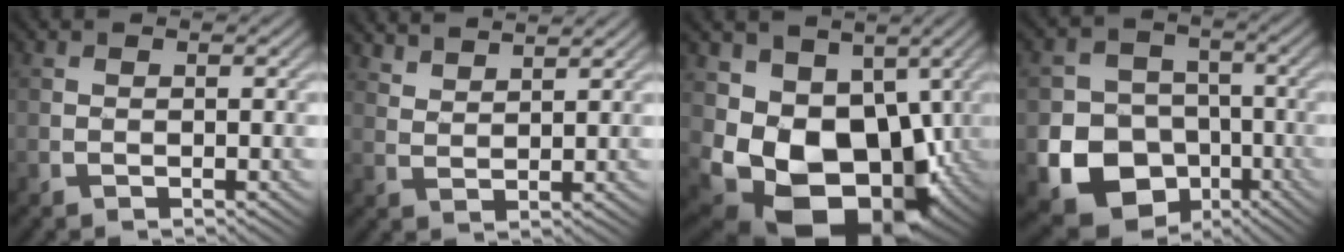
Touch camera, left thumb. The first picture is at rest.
{"total": 3.8, "force": [3.5, 0.7, 1.3], "torque": [-0.027, -0.009, 0.080]}
{"total": 14.7, "force": [-1.0, 10.9, 9.8], "torque": [-0.163, -0.051, 0.004]}
{"total": 14.5, "force": [-5.6, 12.3, 5.3], "torque": [-0.127, -0.055, -0.114]}